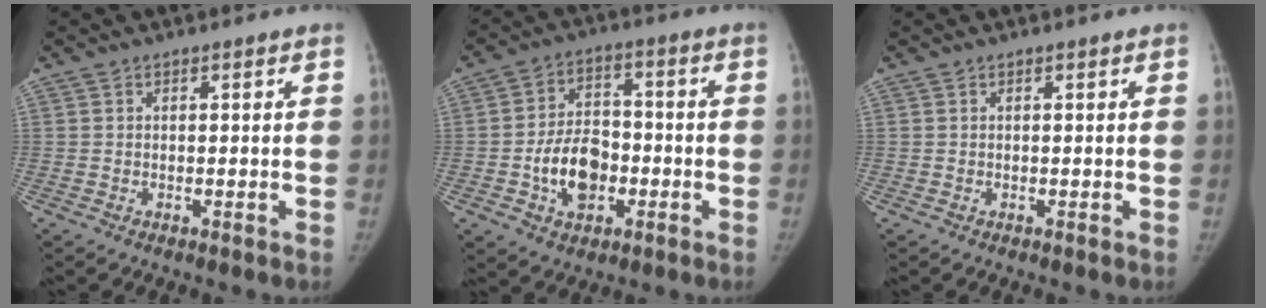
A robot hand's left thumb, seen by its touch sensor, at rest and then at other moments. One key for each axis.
{"total": 11.1, "fx": -2.9, "fy": 7.7, "fz": 7.3, "tx": -0.095, "ty": 0.021, "tz": -0.049}
{"total": 0.0}